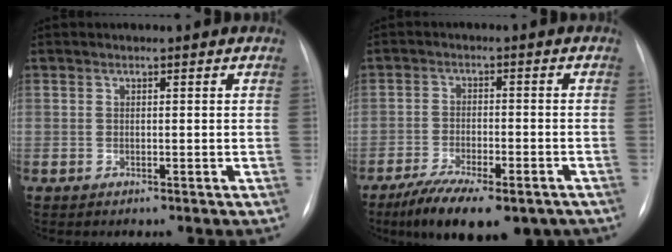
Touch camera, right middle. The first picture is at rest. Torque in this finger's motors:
{"motor_torque": [0.71, -0.53, 0.21, 0.09]}